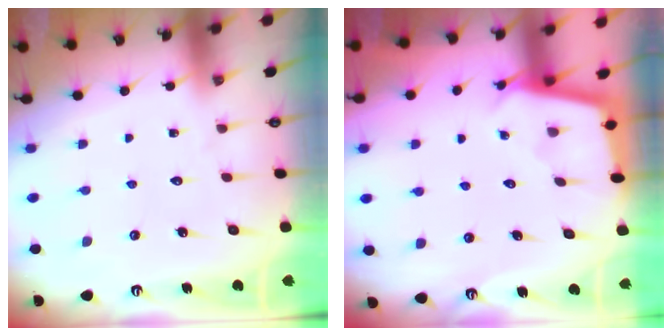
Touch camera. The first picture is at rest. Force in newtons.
{"total": 2.9, "press": 2.9, "slide": 0.3}